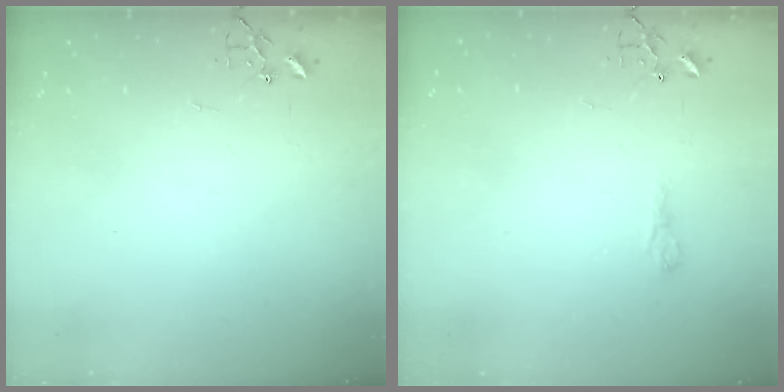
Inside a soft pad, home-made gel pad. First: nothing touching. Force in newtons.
{"total": 5.4, "press": 5.4, "slide": 0.6}